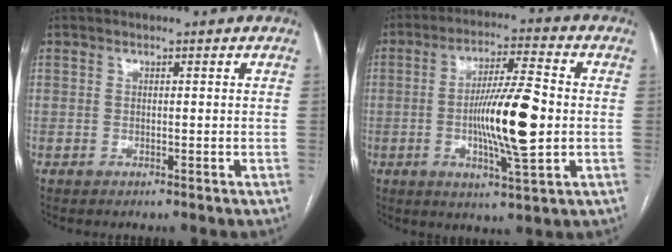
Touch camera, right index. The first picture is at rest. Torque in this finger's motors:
{"motor_torque": [0.76, -0.35, 0.85, 0.19]}